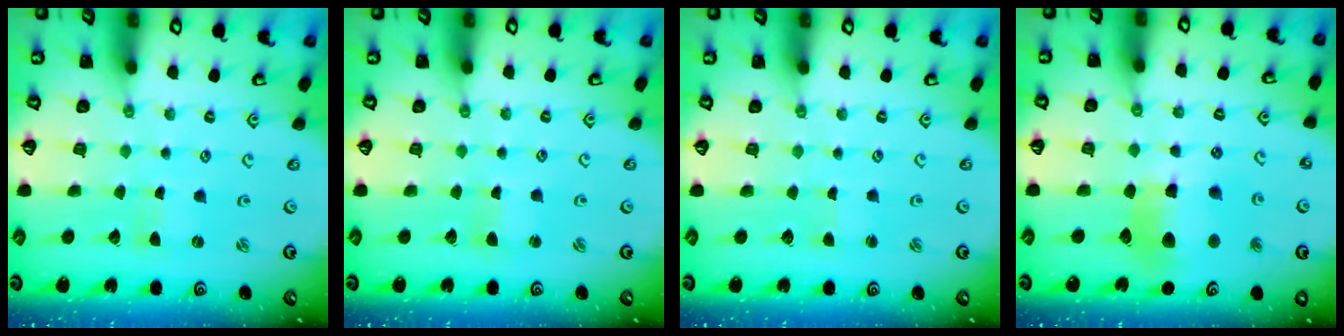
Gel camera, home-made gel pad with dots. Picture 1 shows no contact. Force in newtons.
{"total": 1.4, "press": 1.4, "slide": 0.3}
{"total": 1.3, "press": 1.3, "slide": 0.2}
{"total": 11.4, "press": 11.3, "slide": 1.5}